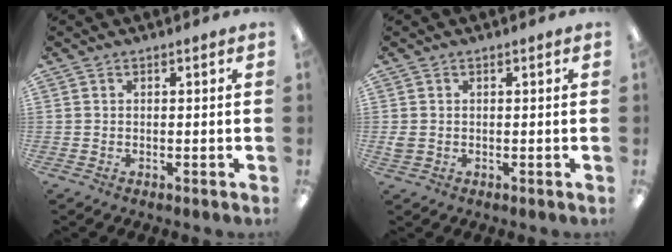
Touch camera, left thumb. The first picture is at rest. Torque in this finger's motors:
{"motor_torque": [-0.09, 0.13, 0.24, -0.17, 0.02]}